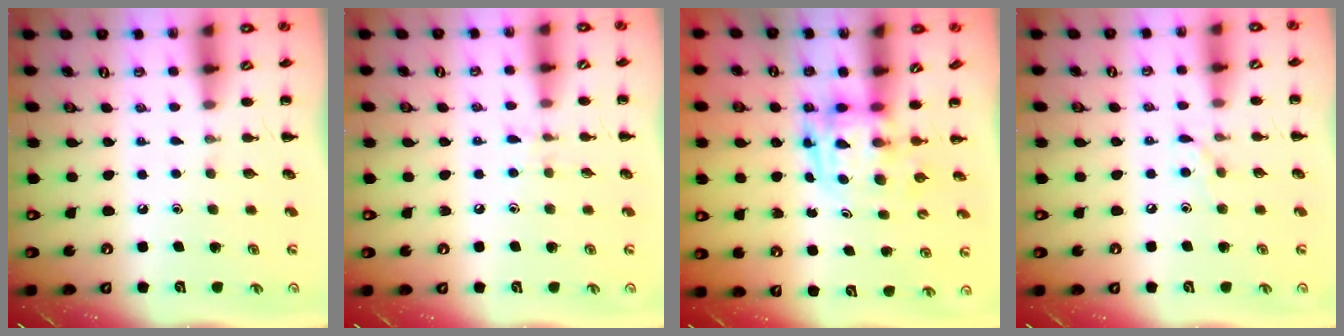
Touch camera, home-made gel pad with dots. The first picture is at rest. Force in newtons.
{"total": 6.0, "press": 5.8, "slide": 1.8}
{"total": 3.8, "press": 3.8, "slide": 0.7}
{"total": 5.4, "press": 5.1, "slide": 2.0}